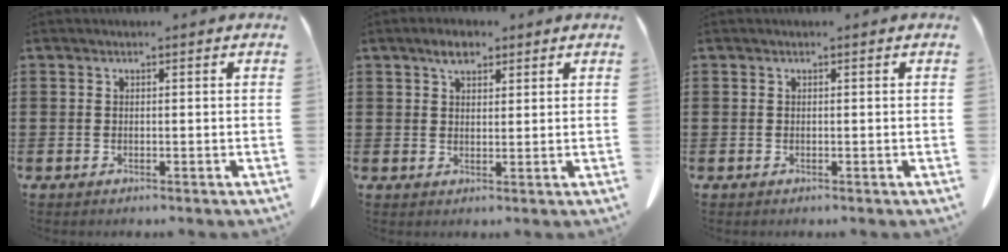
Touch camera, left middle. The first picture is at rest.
{"total": 3.5, "force": [2.6, 1.5, 1.9], "torque": [-0.034, 0.004, 0.044]}
{"total": 0.0}